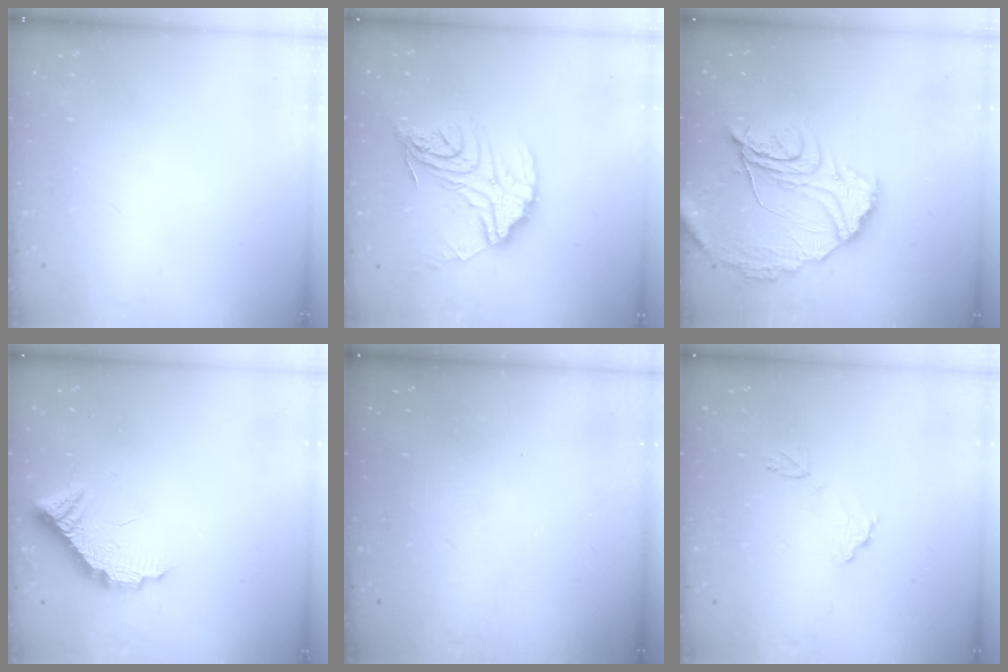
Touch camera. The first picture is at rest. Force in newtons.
{"total": 16.9, "press": 16.9, "slide": 1.3}
{"total": 16.8, "press": 16.7, "slide": 1.5}
{"total": 10.4, "press": 10.4, "slide": 0.3}
{"total": 3.1, "press": 3.1, "slide": 0.1}
{"total": 8.7, "press": 8.6, "slide": 0.6}